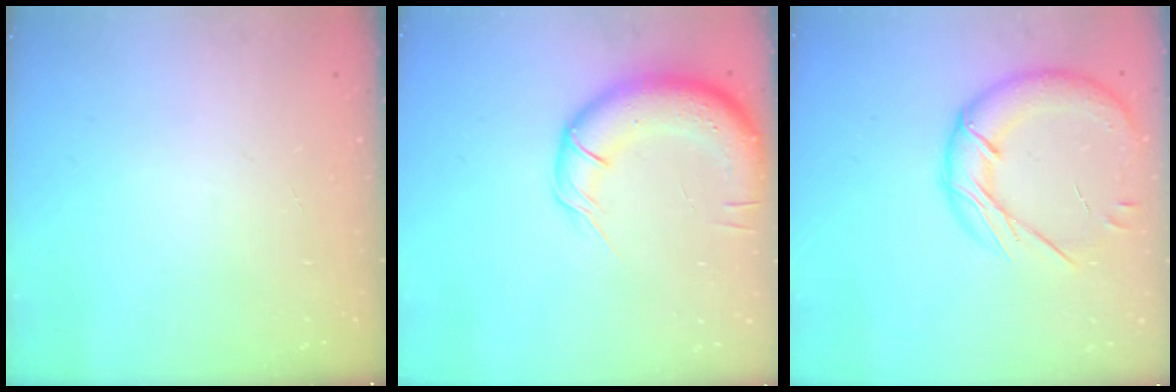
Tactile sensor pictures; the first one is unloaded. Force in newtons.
{"total": 14.6, "press": 14.1, "slide": 3.5}
{"total": 19.1, "press": 18.9, "slide": 2.6}